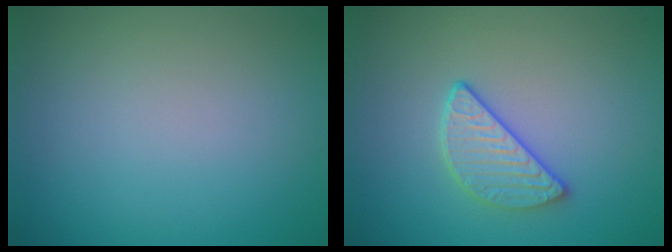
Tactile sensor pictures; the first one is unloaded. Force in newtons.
{"total": 3.0, "press": 2.6, "slide": 1.5}